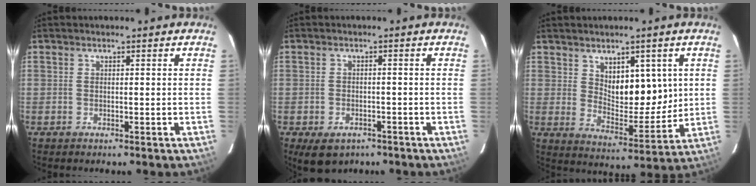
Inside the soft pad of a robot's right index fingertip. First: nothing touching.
{"total": 5.6, "force": [-3.7, 3.6, 2.3], "torque": [-0.040, -0.003, -0.045]}
{"total": 9.4, "force": [2.8, 4.3, 7.8], "torque": [-0.116, -0.004, 0.057]}